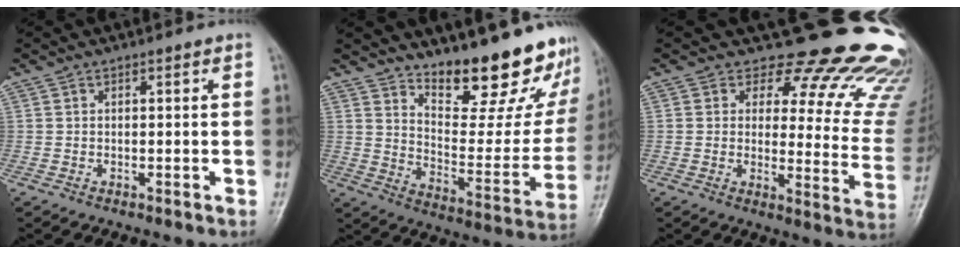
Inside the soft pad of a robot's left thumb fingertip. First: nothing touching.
{"total": 22.2, "force": [17.4, 7.1, 12.0], "torque": [-0.126, -0.129, 0.244]}
{"total": 21.3, "force": [17.6, 8.8, 8.1], "torque": [-0.048, -0.138, 0.186]}